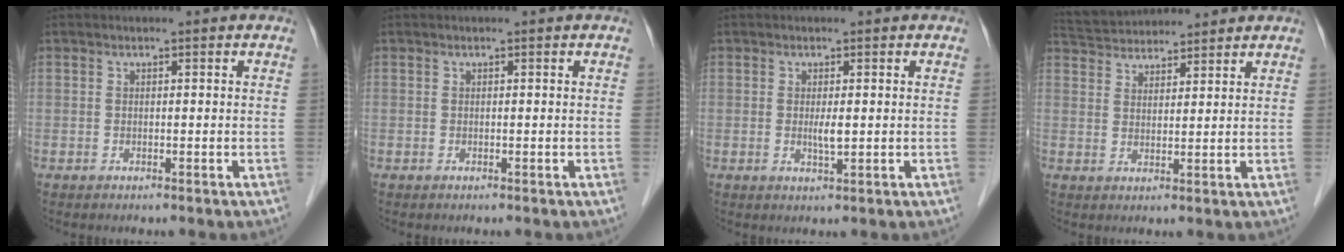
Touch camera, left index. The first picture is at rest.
{"total": 0.0}
{"total": 1.6, "force": [0.0, 0.2, 1.6], "torque": [-0.033, -0.007, 0.002]}
{"total": 8.9, "force": [8.5, 1.4, 1.9], "torque": [-0.040, 0.032, 0.142]}